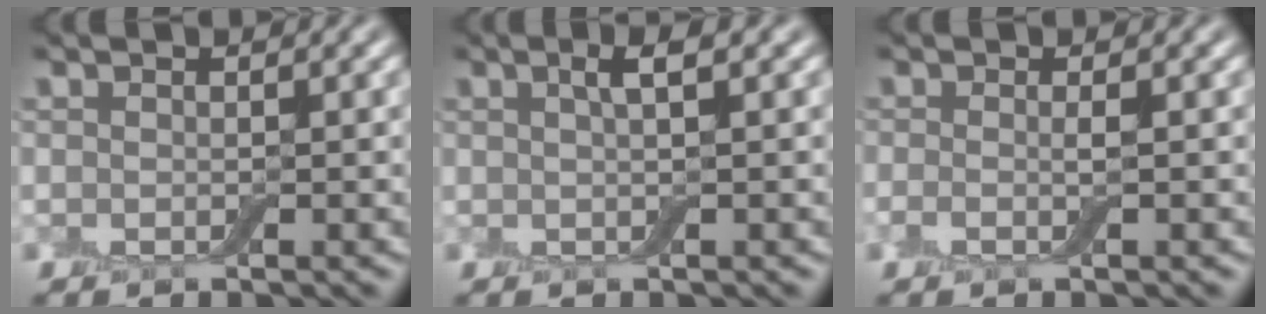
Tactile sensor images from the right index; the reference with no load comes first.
{"total": 2.0, "force": [0.7, 0.4, 1.8], "torque": [-0.028, 0.004, 0.008]}
{"total": 1.2, "force": [-0.3, 0.2, 1.2], "torque": [-0.027, -0.006, -0.008]}